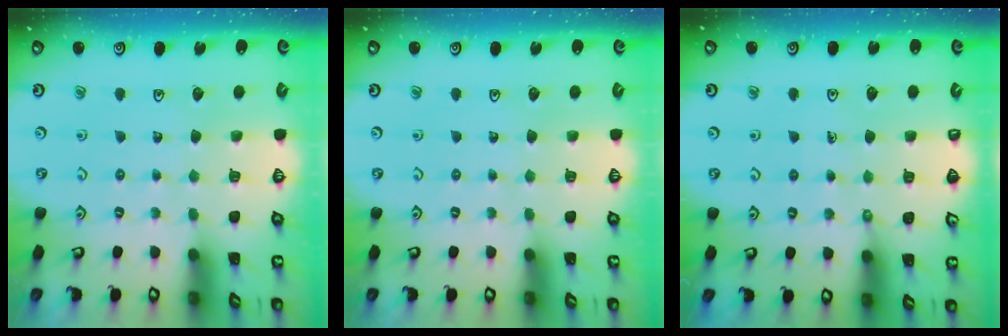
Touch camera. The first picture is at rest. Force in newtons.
{"total": 0.0}
{"total": 2.7, "press": 2.7, "slide": 0.5}